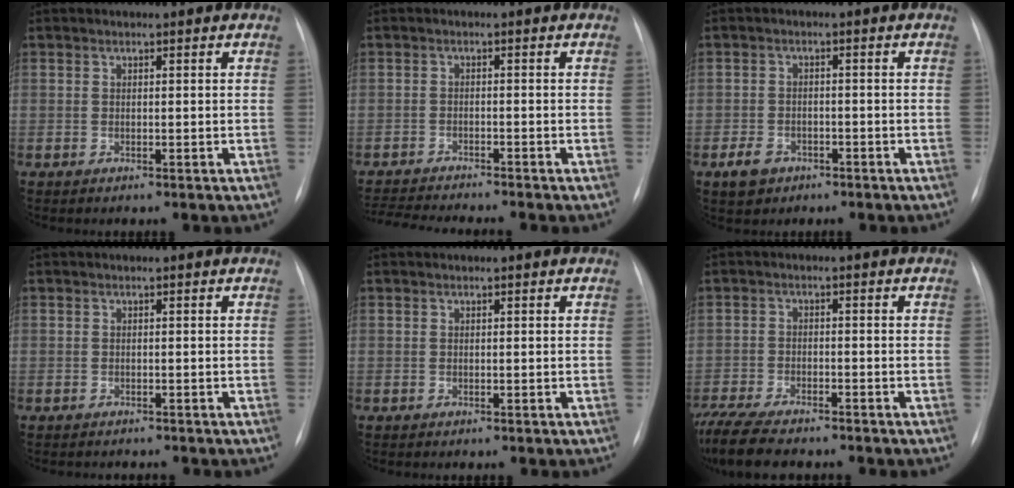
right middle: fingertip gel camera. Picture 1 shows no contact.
{"total": 8.5, "force": [-7.9, -0.6, 3.0], "torque": [-0.047, -0.012, -0.126]}
{"total": 3.6, "force": [-2.1, 2.6, 1.3], "torque": [-0.026, 0.003, -0.028]}
{"total": 1.8, "force": [-1.7, 0.7, 0.2], "torque": [-0.006, -0.004, -0.020]}
{"total": 0.0}
{"total": 12.5, "force": [-10.4, 3.1, 6.1], "torque": [-0.128, -0.019, -0.167]}